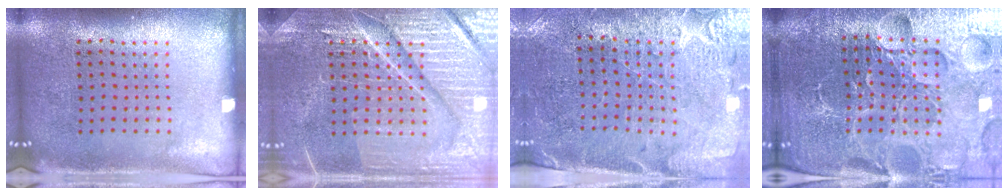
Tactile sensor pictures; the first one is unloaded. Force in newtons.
{"total": 5.7, "press": 5.6, "slide": 0.7}
{"total": 3.0, "press": 2.9, "slide": 0.9}
{"total": 5.7, "press": 5.3, "slide": 2.2}